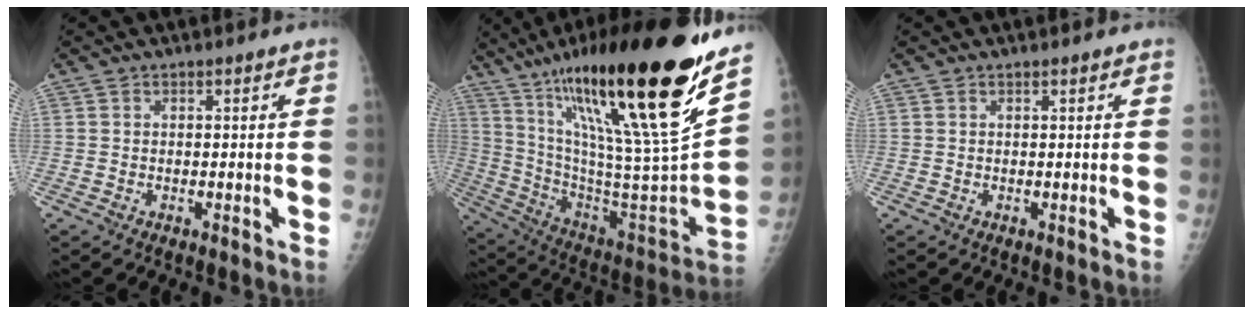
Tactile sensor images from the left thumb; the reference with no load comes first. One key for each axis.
{"total": 35.0, "fx": 21.7, "fy": 4.6, "fz": 27.0, "tx": -0.422, "ty": -0.072, "tz": 0.372}
{"total": 0.9, "fx": 0.7, "fy": 0.1, "fz": 0.6, "tx": -0.006, "ty": 0.002, "tz": 0.011}